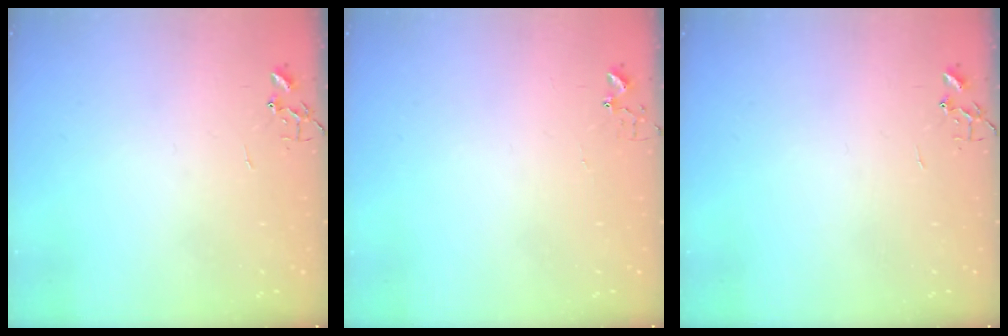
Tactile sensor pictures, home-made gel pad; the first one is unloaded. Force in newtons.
{"total": 2.9, "press": 2.9, "slide": 0.4}
{"total": 0.0}